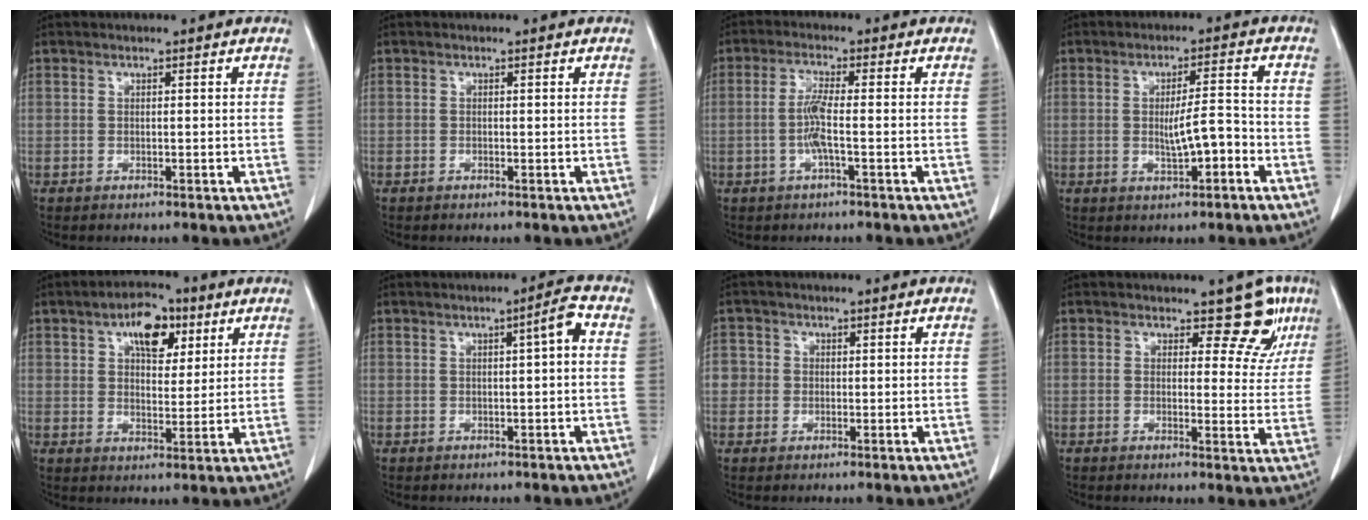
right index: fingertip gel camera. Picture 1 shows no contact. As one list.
[{"total": 0.0}, {"total": 4.1, "force": [-0.9, -0.1, 4.0], "torque": [-0.085, 0.001, -0.021]}, {"total": 5.1, "force": [-1.4, 1.0, 4.7], "torque": [-0.078, 0.004, -0.021]}, {"total": 8.0, "force": [3.9, 4.1, 5.7], "torque": [-0.089, 0.016, 0.061]}, {"total": 2.8, "force": [0.4, 0.1, 2.8], "torque": [-0.039, 0.009, 0.005]}, {"total": 3.2, "force": [0.0, 3.2, 0.5], "torque": [0.004, 0.009, -0.002]}, {"total": 6.5, "force": [4.3, 3.8, 3.0], "torque": [-0.014, -0.008, 0.034]}]